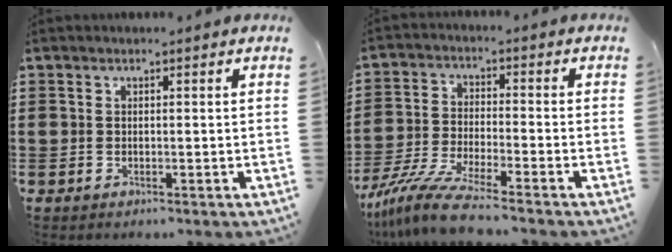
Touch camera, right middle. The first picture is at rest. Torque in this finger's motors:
{"motor_torque": [1.36, -0.78, 0.54, 0.10]}